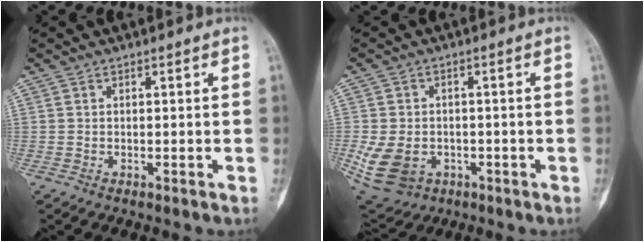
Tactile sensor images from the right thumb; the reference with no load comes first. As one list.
[{"total": 11.7, "force": [-3.0, 9.2, 6.5], "torque": [-0.140, 0.007, -0.034]}]